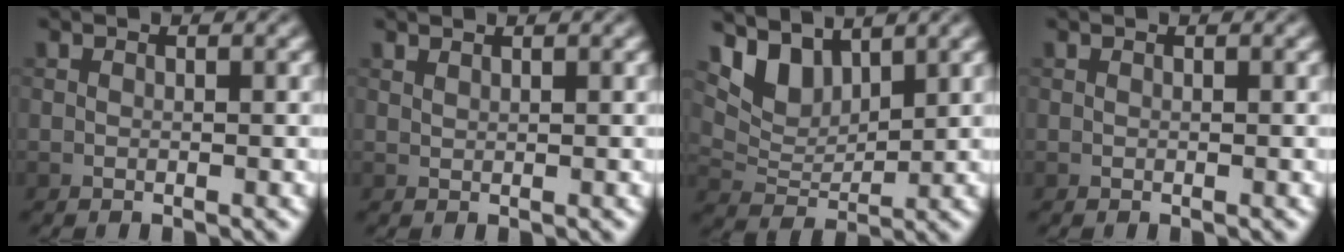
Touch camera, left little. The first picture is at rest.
{"total": 0.7, "force": [0.7, 0.0, 0.2], "torque": [-0.008, 0.000, 0.014]}
{"total": 4.3, "force": [3.2, 2.0, 2.0], "torque": [-0.051, -0.008, 0.059]}
{"total": 0.0}